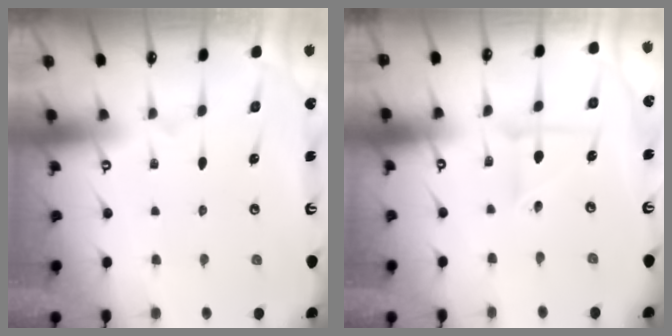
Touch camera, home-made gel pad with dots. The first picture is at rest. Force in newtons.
{"total": 3.3, "press": 3.3, "slide": 0.2}